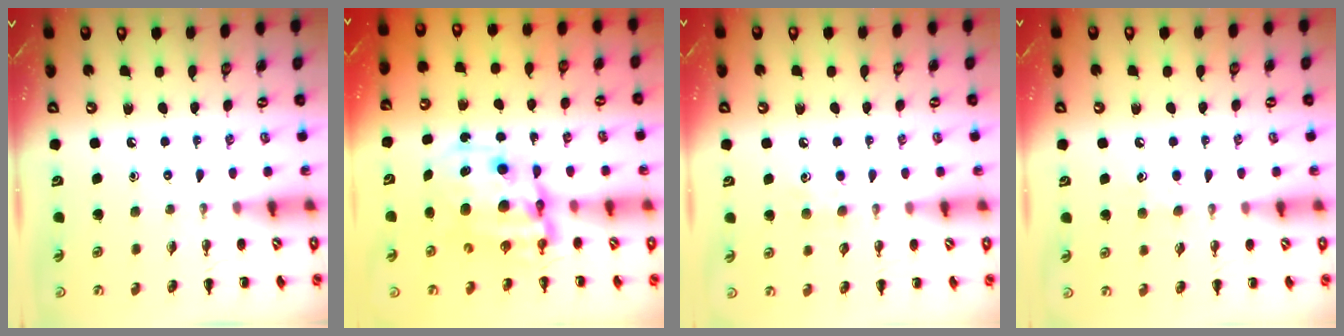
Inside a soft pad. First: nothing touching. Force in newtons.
{"total": 12.0, "press": 11.5, "slide": 3.2}
{"total": 6.7, "press": 6.6, "slide": 1.6}
{"total": 4.9, "press": 4.7, "slide": 1.4}